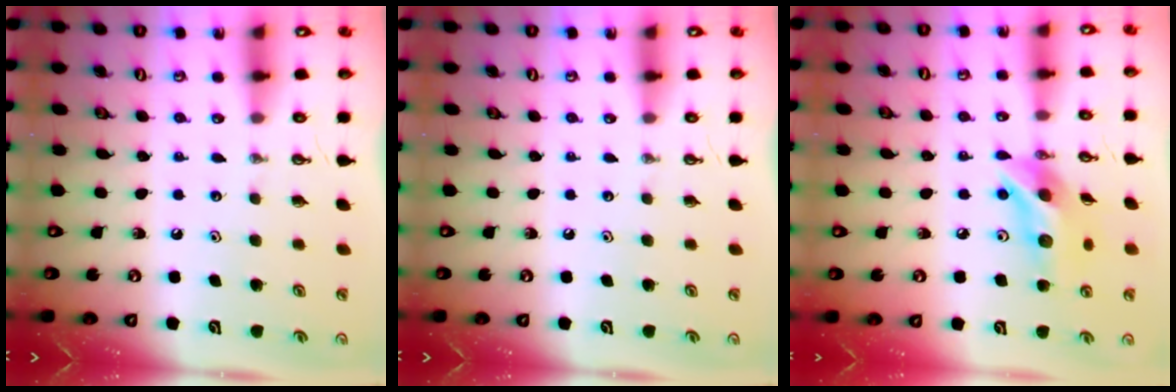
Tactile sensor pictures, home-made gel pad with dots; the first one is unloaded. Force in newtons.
{"total": 0.0}
{"total": 13.2, "press": 13.1, "slide": 0.9}